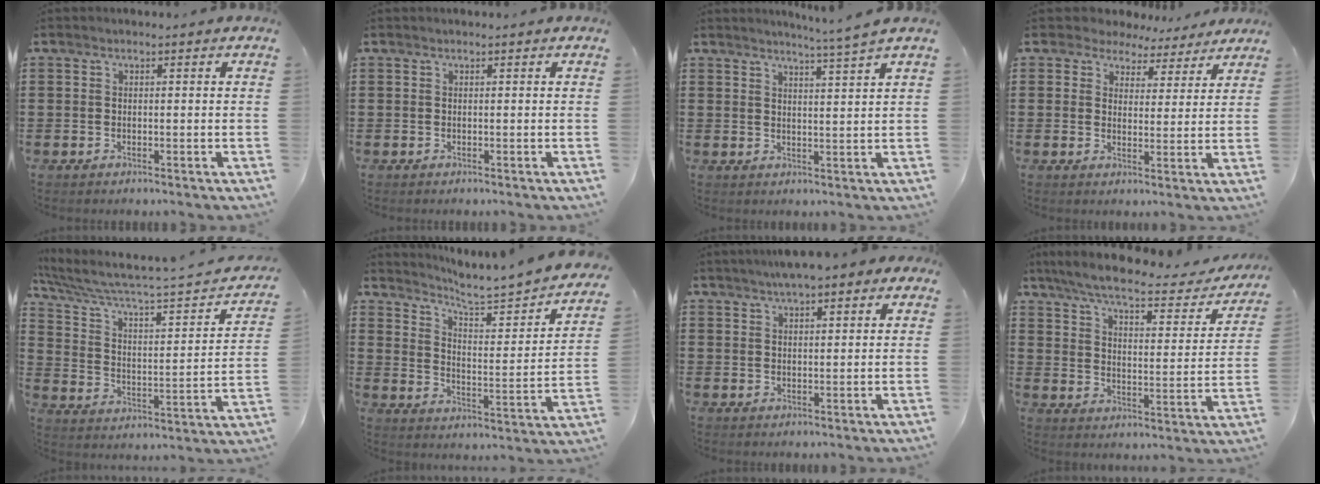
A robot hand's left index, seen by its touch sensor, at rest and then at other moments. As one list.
[{"total": 0.0}, {"total": 3.6, "force": [3.2, -1.3, 1.1], "torque": [-0.030, -0.018, 0.054]}, {"total": 4.4, "force": [3.8, 2.2, 0.5], "torque": [-0.033, -0.011, 0.068]}, {"total": 4.3, "force": [3.4, 0.3, 2.7], "torque": [-0.074, -0.041, 0.047]}, {"total": 4.6, "force": [4.4, 0.3, 1.5], "torque": [-0.047, -0.043, 0.064]}, {"total": 3.0, "force": [2.2, 0.7, 2.0], "torque": [-0.043, 0.005, 0.039]}, {"total": 6.8, "force": [5.7, 0.4, 3.6], "torque": [-0.094, -0.037, 0.096]}]